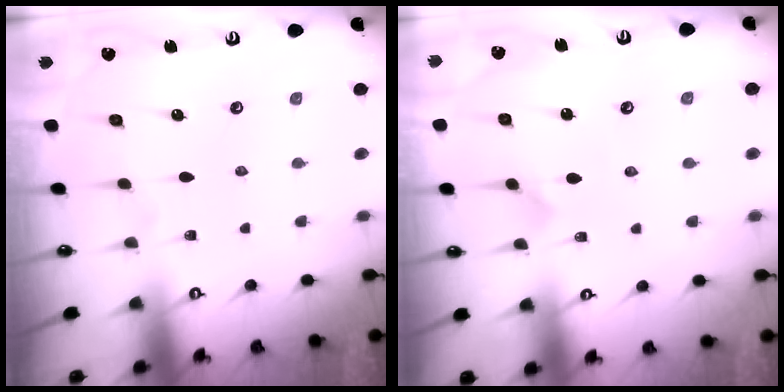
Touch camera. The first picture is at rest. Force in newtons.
{"total": 2.7, "press": 2.7, "slide": 0.3}